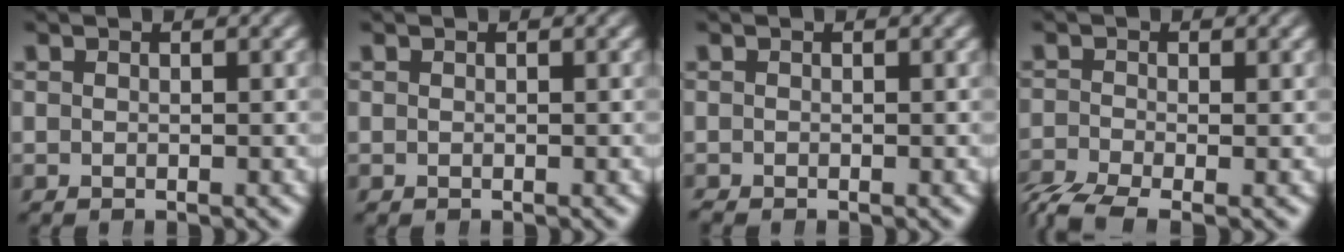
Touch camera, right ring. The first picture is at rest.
{"total": 0.0}
{"total": 0.7, "force": [-0.7, 0.3, 0.1], "torque": [-0.004, -0.008, -0.007]}
{"total": 3.5, "force": [-2.5, 1.3, 2.0], "torque": [-0.042, -0.022, -0.032]}